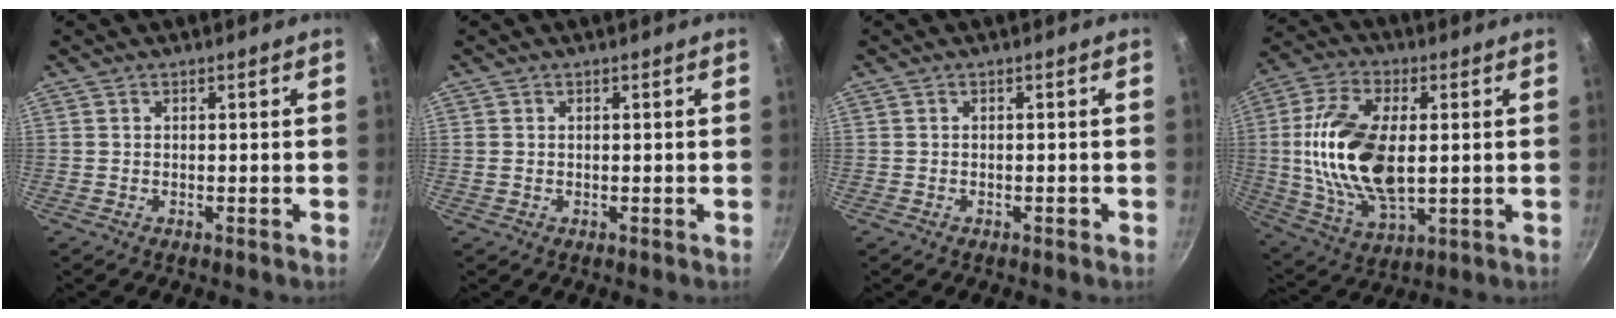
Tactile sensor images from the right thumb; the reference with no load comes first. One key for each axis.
{"total": 0.8, "fx": 0.0, "fy": 0.7, "fz": 0.4, "tx": -0.006, "ty": 0.002, "tz": 0.002}
{"total": 0.6, "fx": -0.4, "fy": 0.3, "fz": 0.4, "tx": -0.005, "ty": 0.005, "tz": -0.004}
{"total": 18.9, "fx": 1.1, "fy": 10.1, "fz": 15.9, "tx": -0.306, "ty": 0.002, "tz": 0.022}